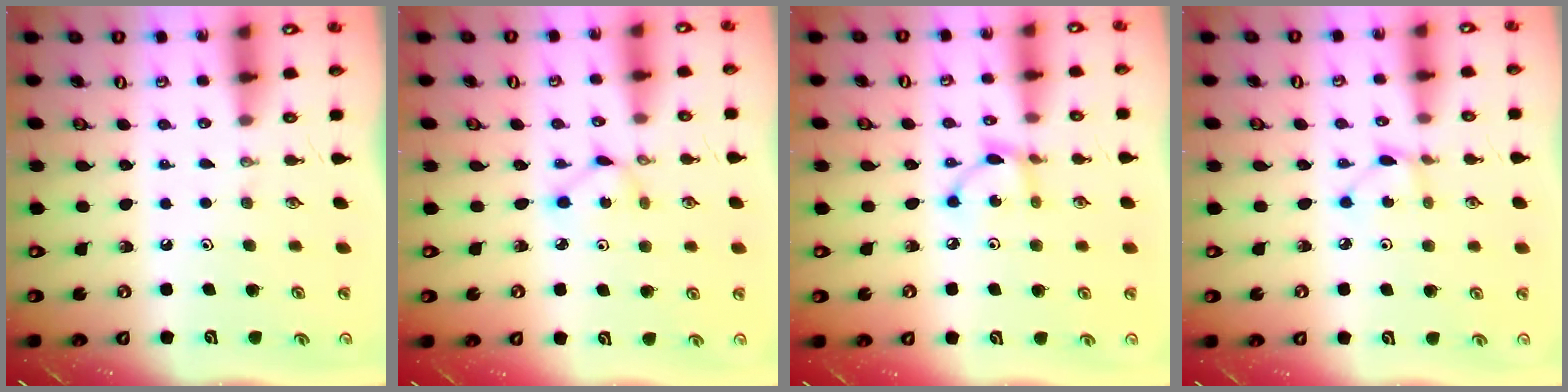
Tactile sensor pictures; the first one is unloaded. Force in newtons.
{"total": 3.0, "press": 3.0, "slide": 0.1}
{"total": 4.4, "press": 4.4, "slide": 0.1}
{"total": 2.1, "press": 2.1, "slide": 0.3}